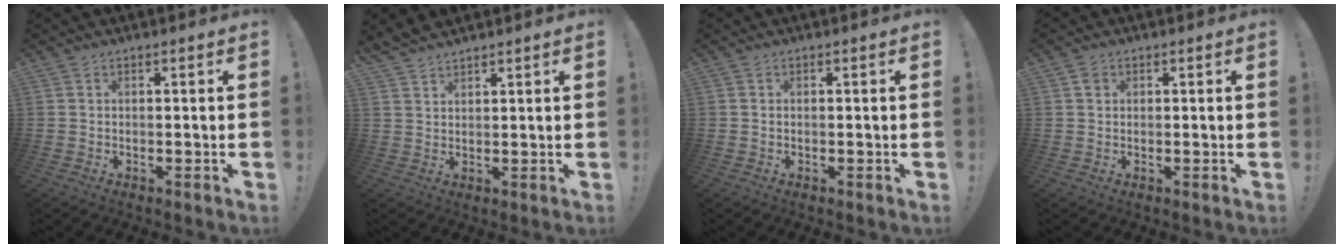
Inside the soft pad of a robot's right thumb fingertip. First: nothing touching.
{"total": 3.5, "force": [3.3, 1.1, 0.4], "torque": [-0.010, -0.020, 0.064]}
{"total": 0.0}
{"total": 1.3, "force": [0.6, 1.1, 0.2], "torque": [0.003, 0.000, 0.011]}